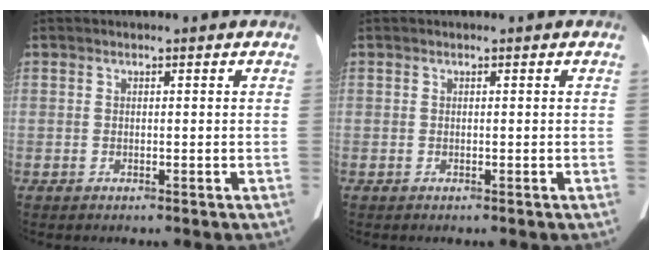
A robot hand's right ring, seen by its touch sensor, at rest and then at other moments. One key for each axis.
{"total": 0.0}